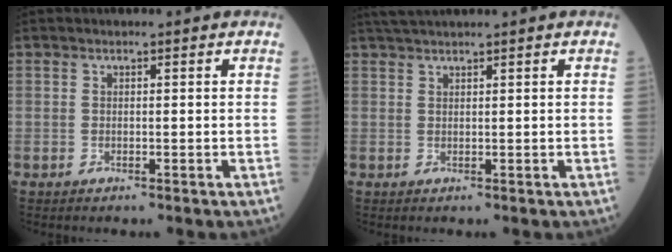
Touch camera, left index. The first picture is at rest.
{"total": 3.5, "force": [3.1, -0.5, 1.4], "torque": [-0.024, 0.025, 0.062]}